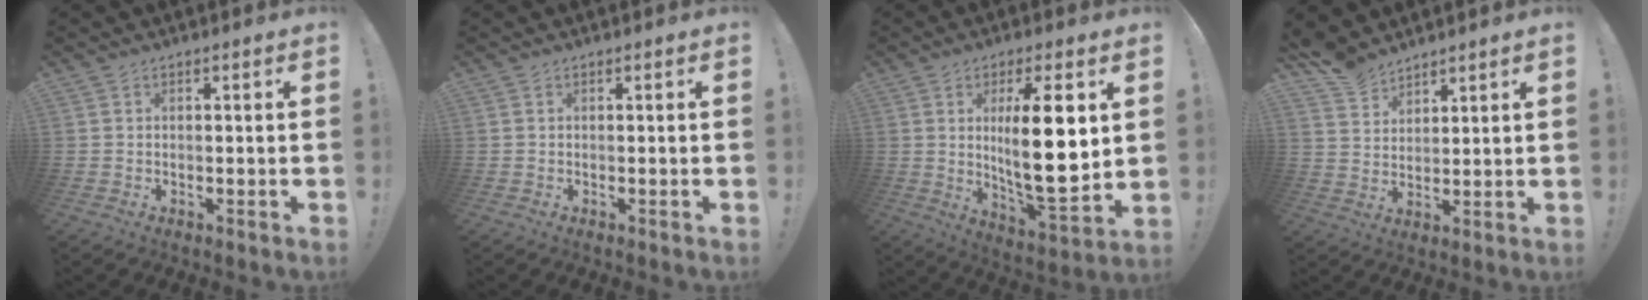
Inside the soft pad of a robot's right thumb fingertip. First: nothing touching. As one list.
[{"total": 0.0}, {"total": 17.6, "force": [3.6, 4.7, 16.5], "torque": [-0.267, -0.031, 0.046]}, {"total": 7.4, "force": [6.4, 3.4, 1.4], "torque": [-0.031, -0.042, 0.125]}]